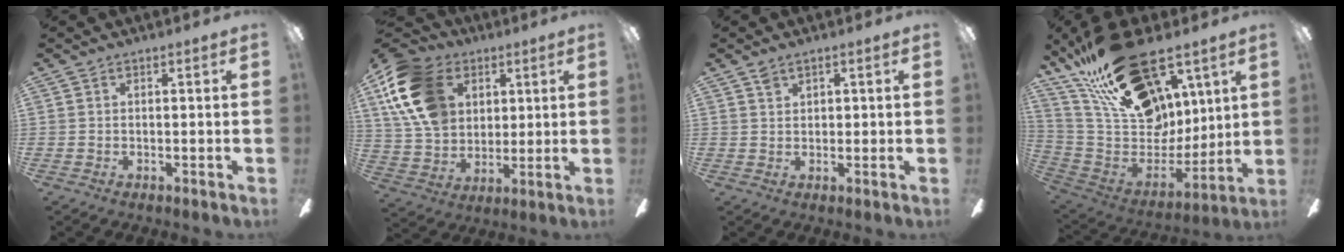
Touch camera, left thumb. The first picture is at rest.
{"total": 18.5, "force": [6.8, 13.6, 10.4], "torque": [-0.224, -0.009, 0.135]}
{"total": 1.9, "force": [1.4, 1.1, 0.7], "torque": [-0.008, -0.002, 0.025]}
{"total": 30.1, "force": [18.0, 15.9, 18.2], "torque": [-0.324, -0.093, 0.334]}